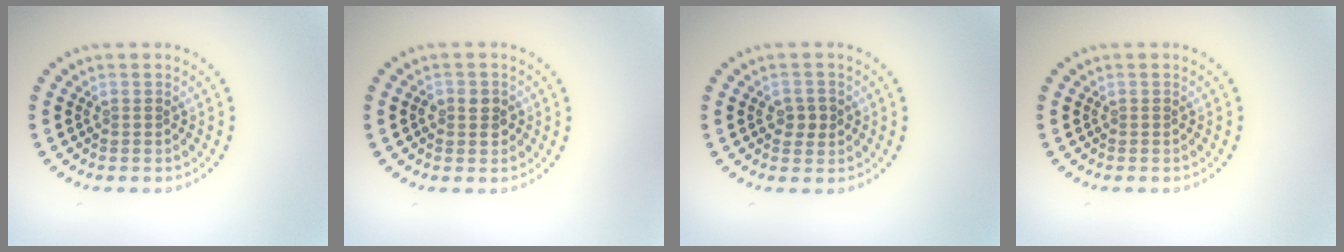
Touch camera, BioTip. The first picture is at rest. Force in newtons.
{"total": 1.9, "press": 1.9, "slide": 0.3}
{"total": 1.9, "press": 1.9, "slide": 0.1}
{"total": 0.0}